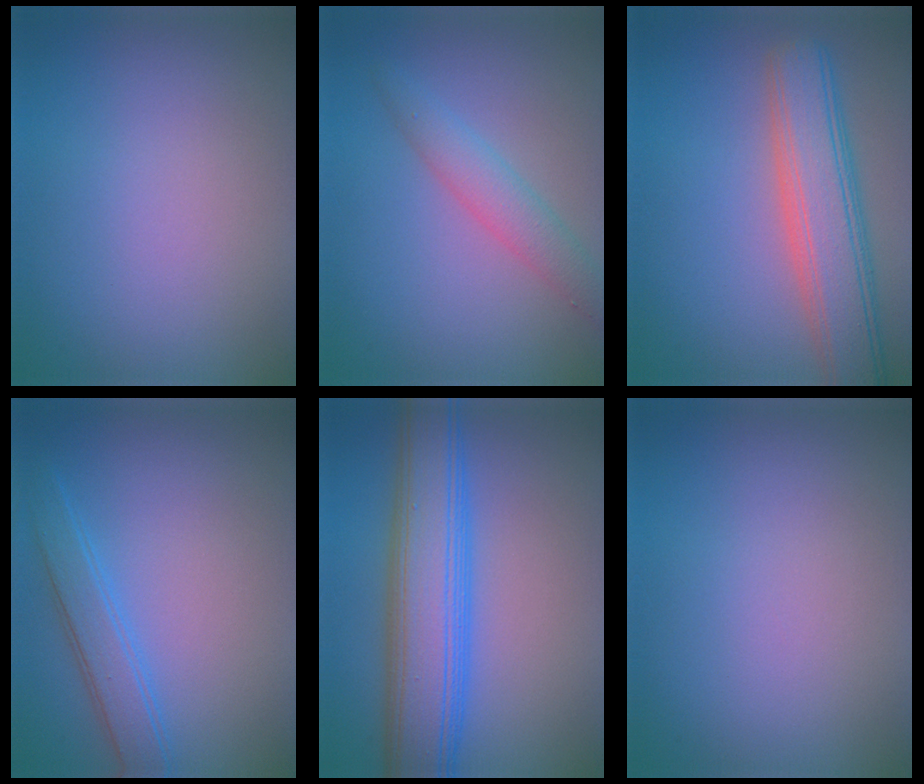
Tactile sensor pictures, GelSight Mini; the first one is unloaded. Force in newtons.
{"total": 3.0, "press": 3.0, "slide": 0.3}
{"total": 7.0, "press": 7.0, "slide": 0.8}
{"total": 3.0, "press": 3.0, "slide": 0.0}
{"total": 8.7, "press": 8.7, "slide": 0.1}
{"total": 0.0}